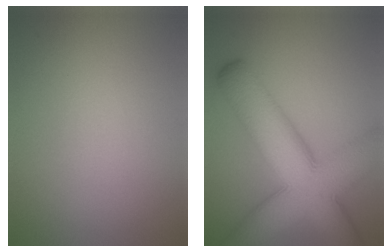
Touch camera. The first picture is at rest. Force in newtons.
{"total": 12.5, "press": 12.4, "slide": 0.5}